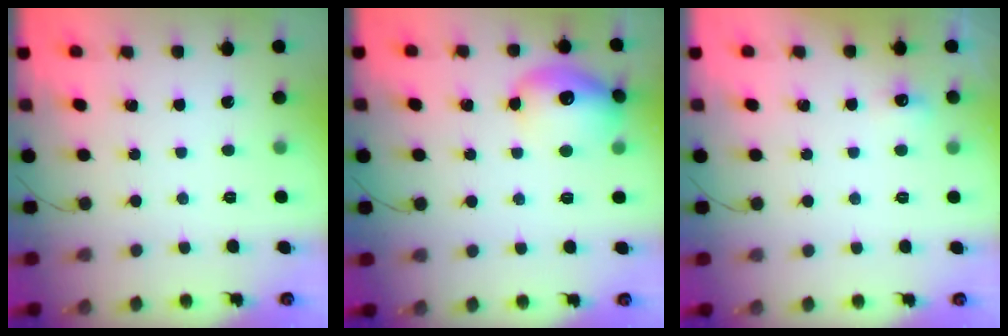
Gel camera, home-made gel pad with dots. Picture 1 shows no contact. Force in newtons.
{"total": 14.6, "press": 14.5, "slide": 1.3}
{"total": 4.4, "press": 4.1, "slide": 1.4}